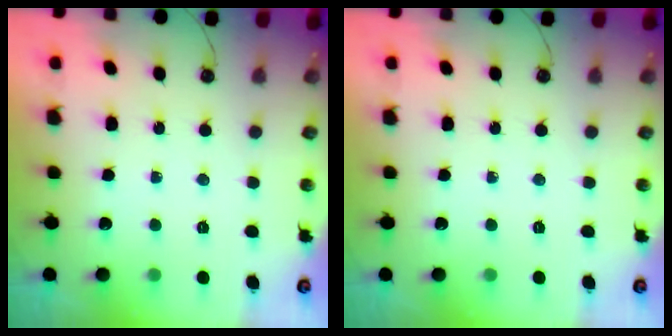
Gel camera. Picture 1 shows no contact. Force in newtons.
{"total": 0.0}